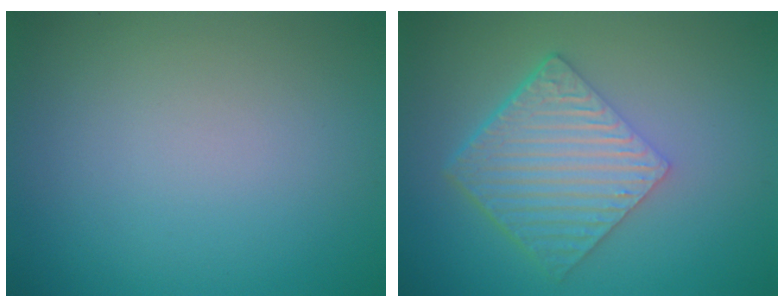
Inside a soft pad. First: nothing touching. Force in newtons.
{"total": 6.0, "press": 4.1, "slide": 4.4}